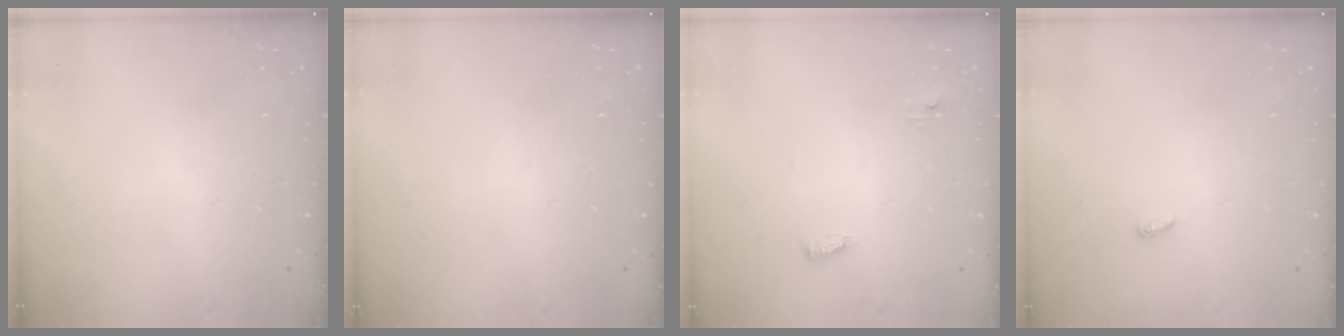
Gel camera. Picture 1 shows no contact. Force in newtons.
{"total": 0.9, "press": 0.9, "slide": 0.0}
{"total": 3.7, "press": 3.5, "slide": 1.2}
{"total": 2.9, "press": 2.9, "slide": 0.2}